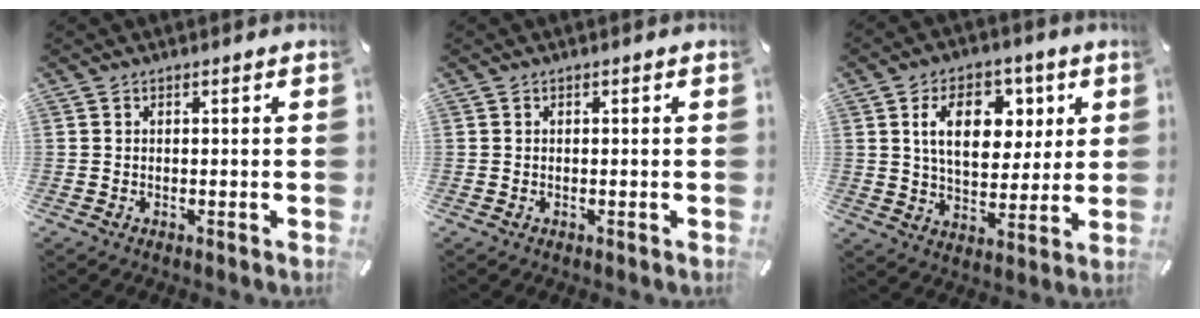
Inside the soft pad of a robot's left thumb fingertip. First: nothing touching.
{"total": 0.0}
{"total": 14.3, "force": [4.7, 9.3, 9.7], "torque": [-0.145, 0.001, 0.080]}